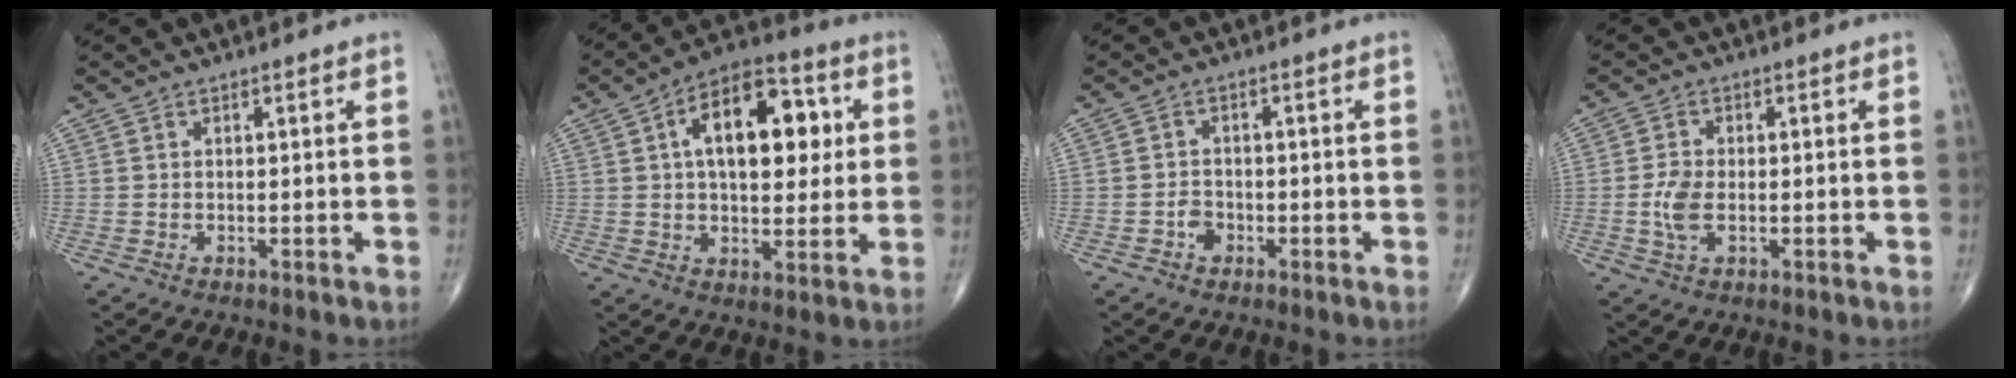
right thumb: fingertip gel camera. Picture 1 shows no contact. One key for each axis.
{"total": 16.8, "fx": 3.8, "fy": 9.0, "fz": 13.7, "tx": -0.173, "ty": 0.012, "tz": 0.051}
{"total": 2.4, "fx": -1.1, "fy": 1.9, "fz": 1.0, "tx": -0.007, "ty": 0.009, "tz": -0.023}
{"total": 4.4, "fx": -0.7, "fy": 2.4, "fz": 3.6, "tx": -0.082, "ty": 0.003, "tz": -0.015}